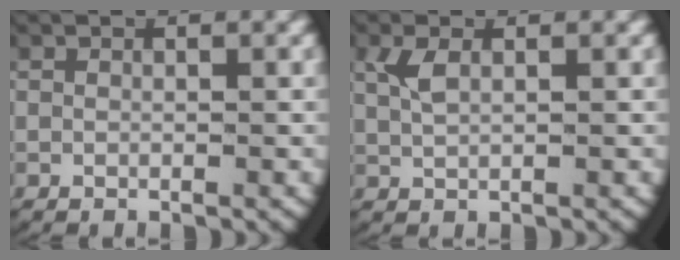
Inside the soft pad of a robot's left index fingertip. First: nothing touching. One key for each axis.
{"total": 1.8, "fx": 0.8, "fy": 0.6, "fz": 1.4, "tx": -0.039, "ty": -0.001, "tz": 0.022}